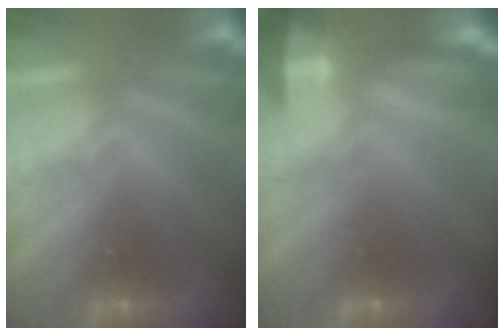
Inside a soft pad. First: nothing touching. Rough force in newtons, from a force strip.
{"total": 7.7}